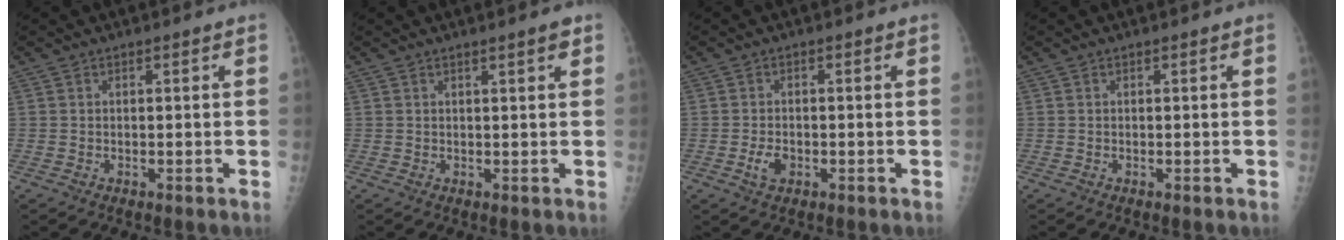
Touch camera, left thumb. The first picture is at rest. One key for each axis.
{"total": 1.6, "fx": 1.0, "fy": 0.0, "fz": 1.2, "tx": -0.017, "ty": -0.004, "tz": 0.015}
{"total": 2.8, "fx": -1.0, "fy": 1.8, "fz": 1.9, "tx": -0.034, "ty": 0.001, "tz": -0.016}
{"total": 0.0}